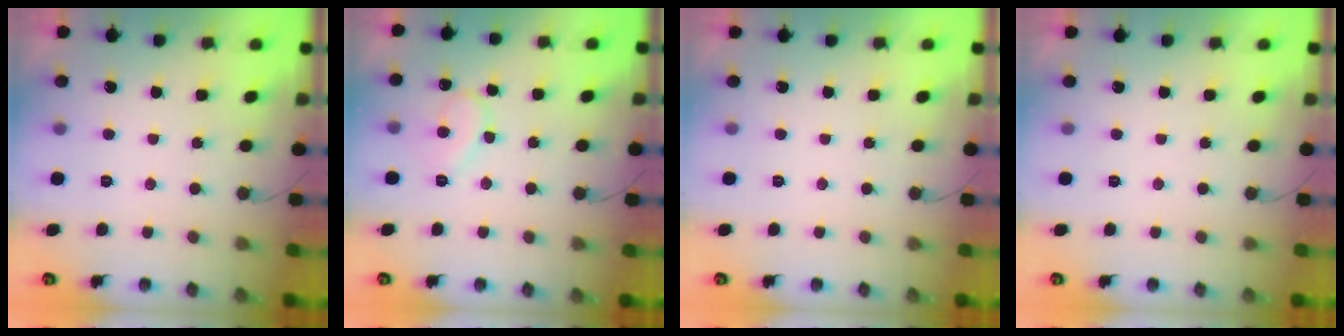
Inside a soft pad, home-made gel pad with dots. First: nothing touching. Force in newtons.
{"total": 9.5, "press": 9.5, "slide": 0.9}
{"total": 1.7, "press": 1.7, "slide": 0.1}
{"total": 2.0, "press": 2.0, "slide": 0.1}